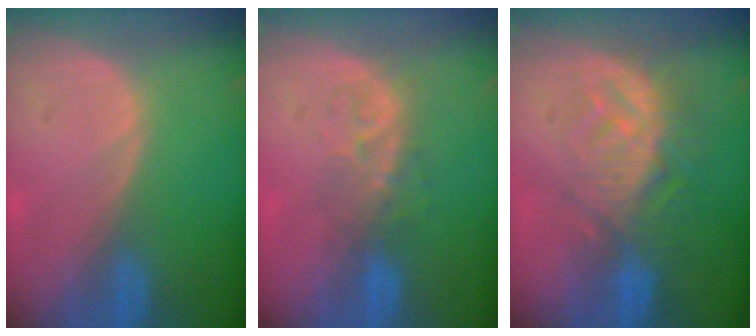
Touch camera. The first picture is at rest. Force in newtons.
{"total": 4.1, "press": 4.0, "slide": 1.2}
{"total": 9.3, "press": 8.1, "slide": 4.6}